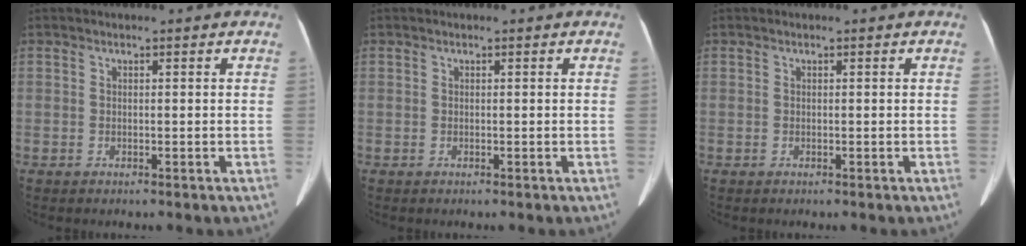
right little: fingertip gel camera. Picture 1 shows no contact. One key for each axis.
{"total": 0.0}
{"total": 0.0}